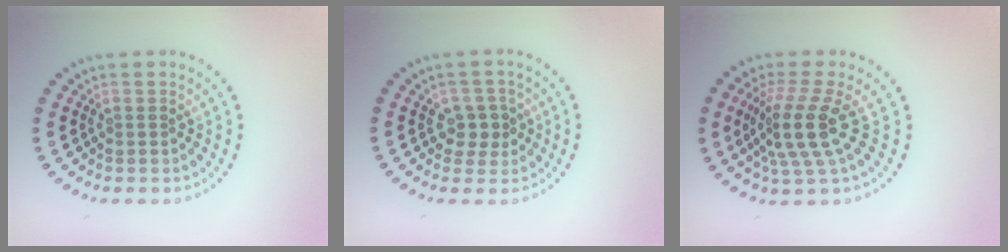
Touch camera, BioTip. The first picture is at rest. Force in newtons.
{"total": 2.2, "press": 2.1, "slide": 0.8}
{"total": 4.4, "press": 3.4, "slide": 2.8}